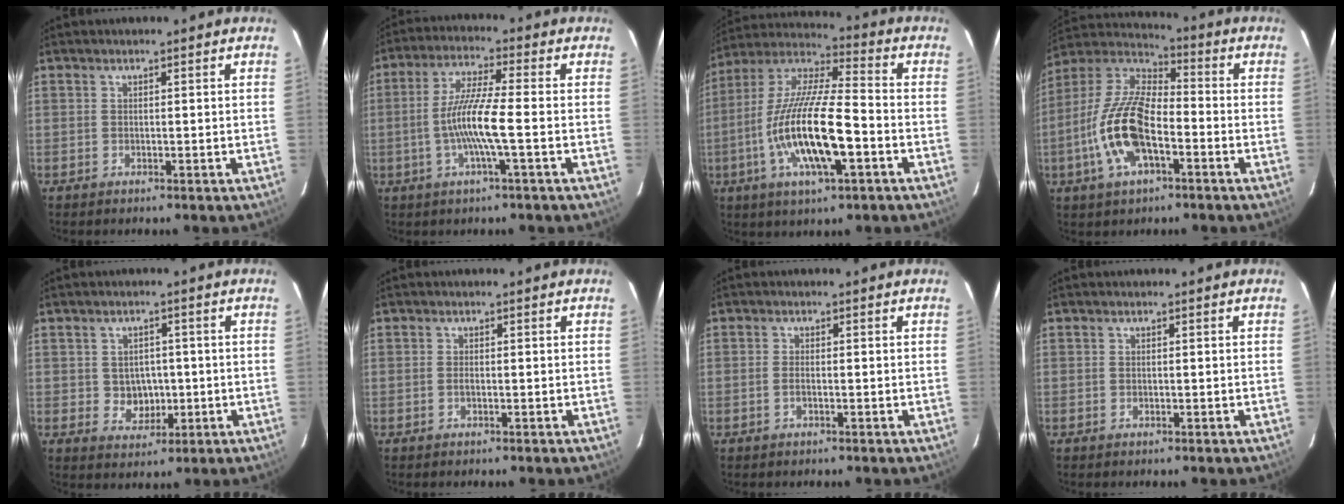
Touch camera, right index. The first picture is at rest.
{"total": 9.2, "force": [-2.1, -0.1, 9.0], "torque": [-0.184, 0.001, -0.041]}
{"total": 18.6, "force": [-5.4, 4.6, 17.2], "torque": [-0.340, -0.011, -0.106]}
{"total": 16.0, "force": [-5.0, 7.0, 13.4], "torque": [-0.283, 0.001, -0.100]}
{"total": 4.9, "force": [-0.3, 4.4, 2.1], "torque": [-0.040, 0.008, 0.009]}
{"total": 1.0, "force": [-0.3, 0.5, 0.9], "torque": [-0.019, 0.001, -0.005]}
{"total": 1.3, "force": [-0.4, 0.5, 1.1], "torque": [-0.026, 0.001, -0.009]}
{"total": 0.0}